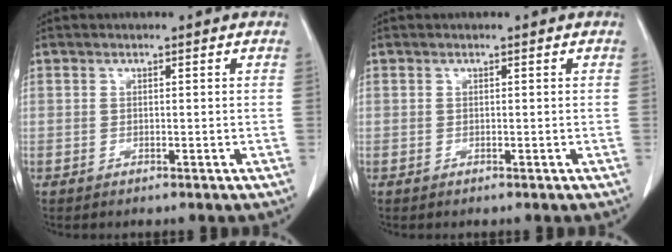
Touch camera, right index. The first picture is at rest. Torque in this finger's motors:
{"motor_torque": [0.00, 0.00, 0.00, 0.00]}